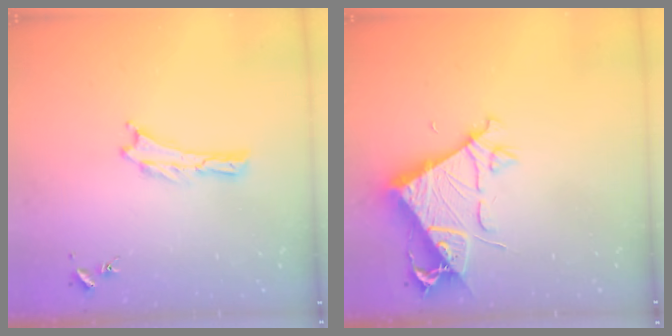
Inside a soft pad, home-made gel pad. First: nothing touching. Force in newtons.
{"total": 7.8, "press": 7.8, "slide": 0.5}